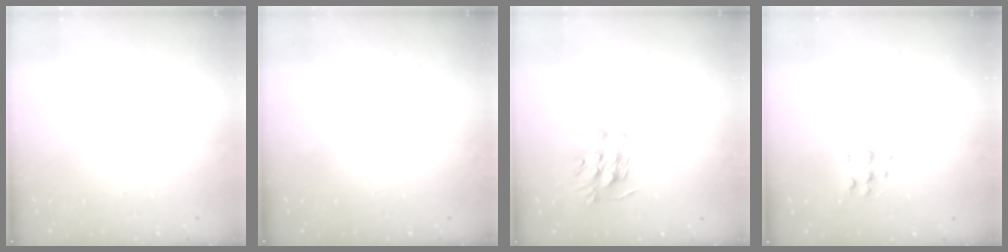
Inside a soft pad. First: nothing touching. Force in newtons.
{"total": 0.0}
{"total": 11.5, "press": 11.5, "slide": 0.5}
{"total": 5.2, "press": 5.2, "slide": 0.9}